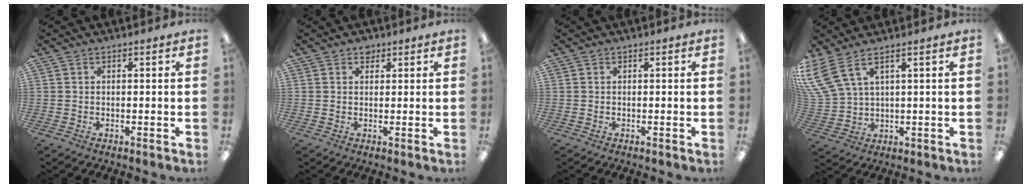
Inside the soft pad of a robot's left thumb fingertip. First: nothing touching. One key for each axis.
{"total": 1.8, "fx": 1.4, "fy": 1.0, "fz": 0.4, "tx": 0.006, "ty": -0.007, "tz": 0.022}
{"total": 0.0}
{"total": 8.7, "fx": 5.2, "fy": 3.7, "fz": 5.9, "tx": -0.135, "ty": -0.019, "tz": 0.103}